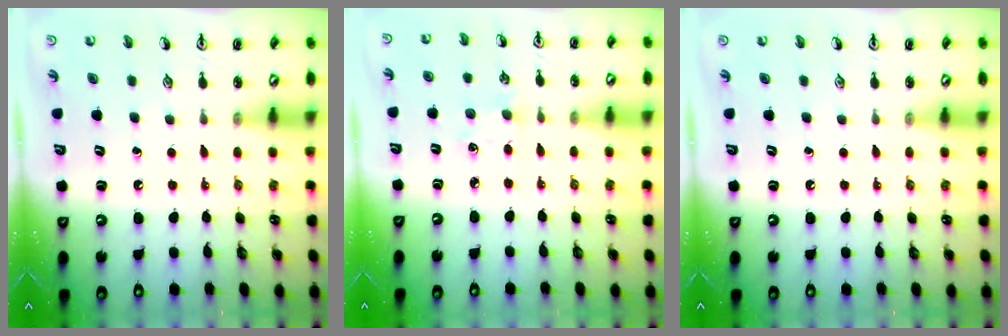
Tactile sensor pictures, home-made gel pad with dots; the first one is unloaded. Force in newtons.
{"total": 1.7, "press": 1.7, "slide": 0.3}
{"total": 0.0}